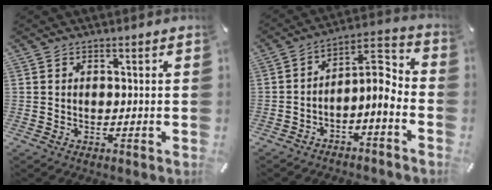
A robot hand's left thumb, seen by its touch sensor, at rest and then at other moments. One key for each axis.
{"total": 7.1, "fx": -2.1, "fy": 3.5, "fz": 5.8, "tx": -0.075, "ty": -0.010, "tz": -0.042}